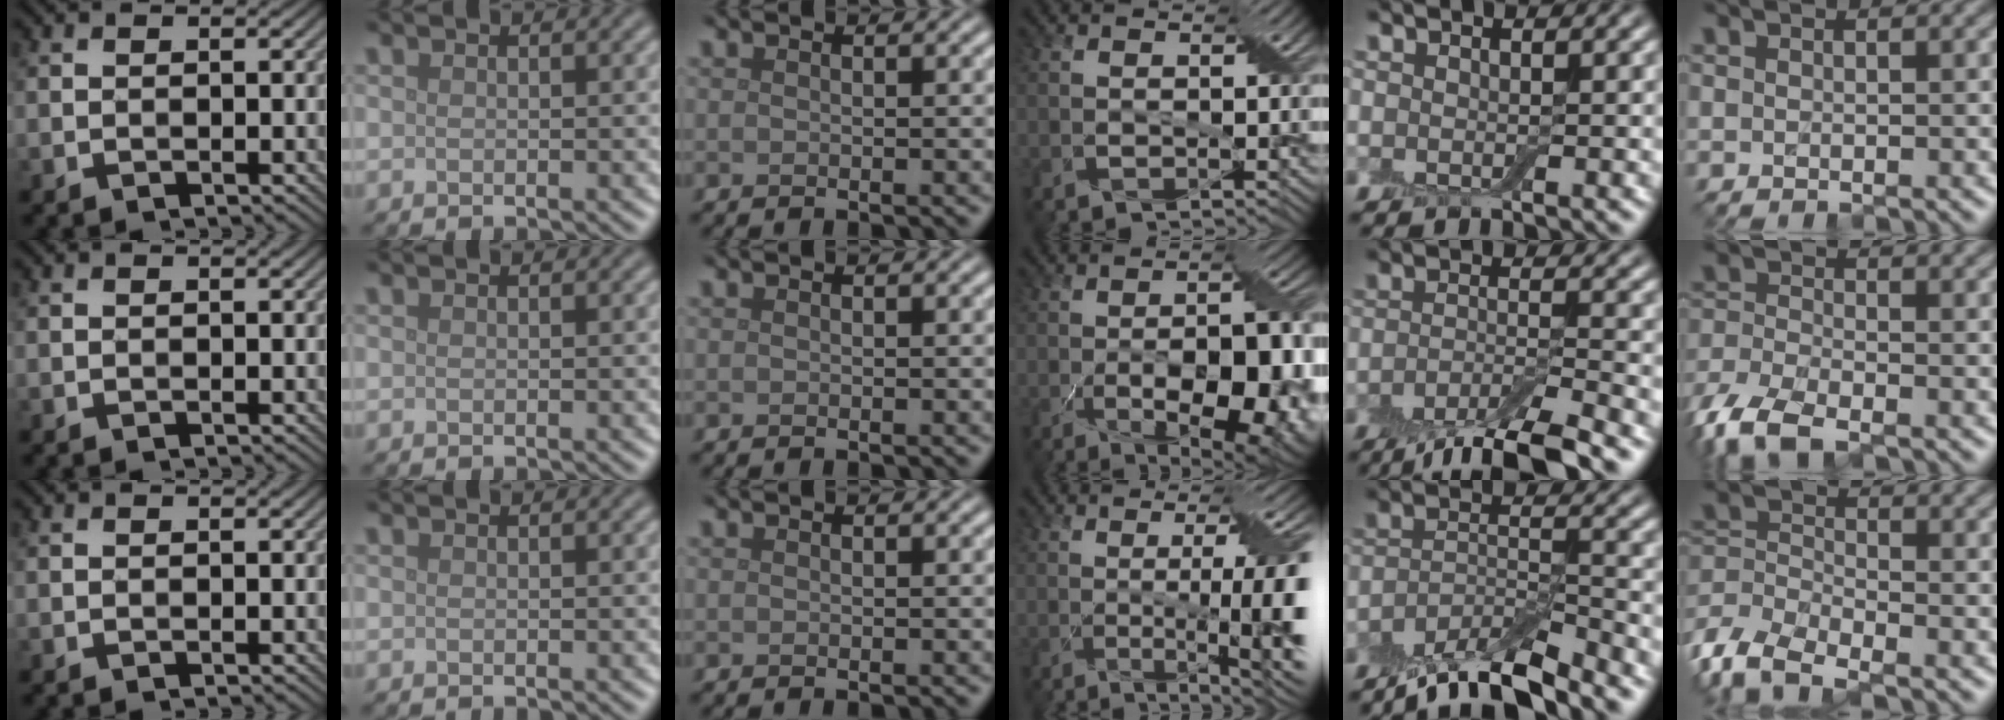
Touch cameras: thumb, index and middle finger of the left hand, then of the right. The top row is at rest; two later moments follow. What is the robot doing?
{"motion": "insert", "object": "drawer"}